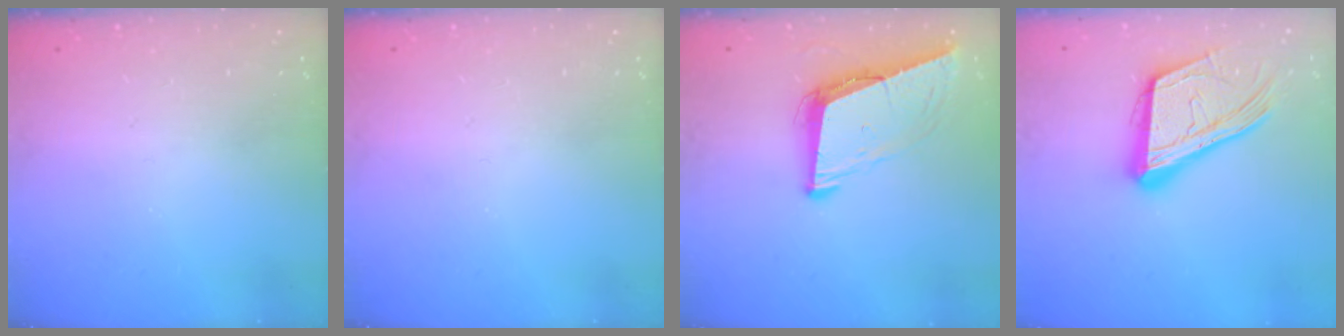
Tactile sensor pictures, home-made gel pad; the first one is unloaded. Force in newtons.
{"total": 0.0}
{"total": 9.1, "press": 8.3, "slide": 3.7}
{"total": 19.1, "press": 18.9, "slide": 2.6}